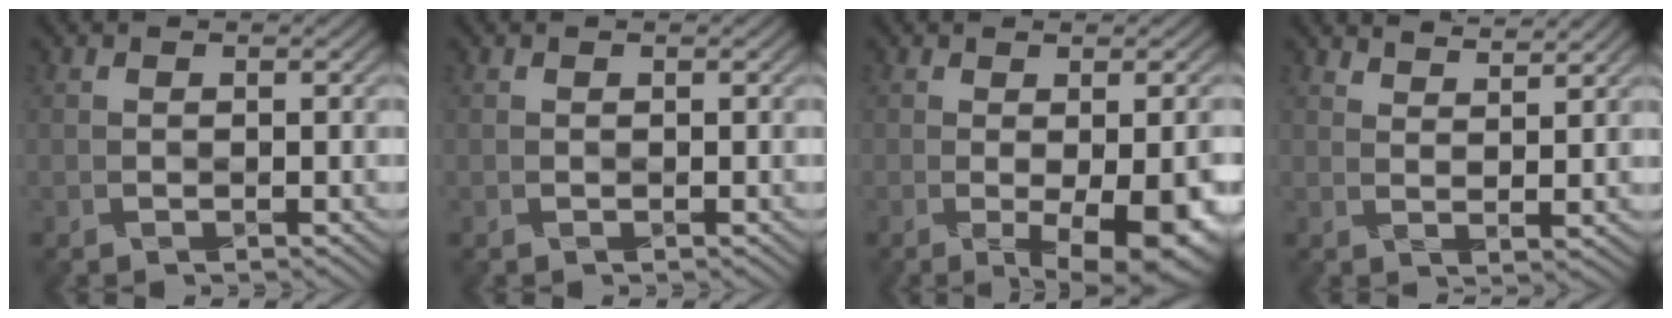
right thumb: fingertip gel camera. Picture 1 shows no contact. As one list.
[{"total": 0.0}, {"total": 8.6, "force": [-2.5, 2.0, 7.9], "torque": [-0.100, -0.001, -0.027]}, {"total": 3.8, "force": [3.6, 0.2, 1.4], "torque": [-0.023, -0.006, 0.060]}]